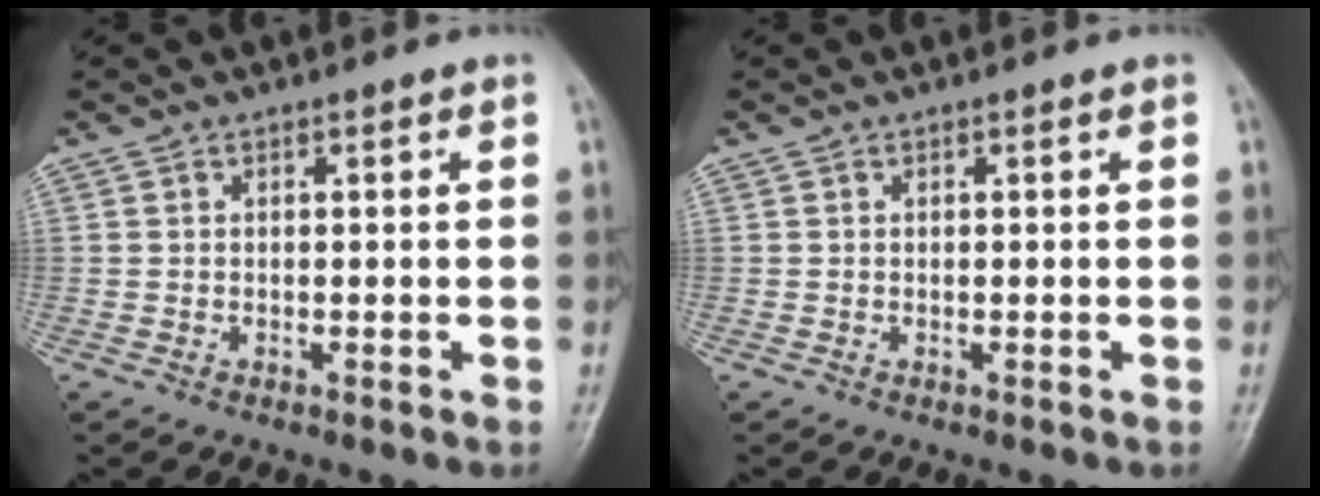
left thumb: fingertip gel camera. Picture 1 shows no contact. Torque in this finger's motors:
{"motor_torque": [0.01, -0.01, -0.04, -0.04, 0.00]}